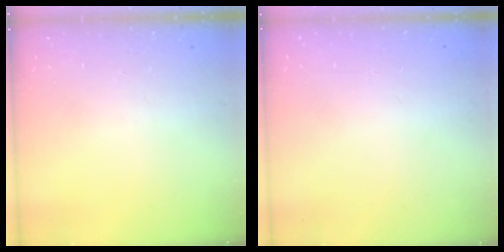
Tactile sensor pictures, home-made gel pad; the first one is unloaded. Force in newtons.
{"total": 0.0}